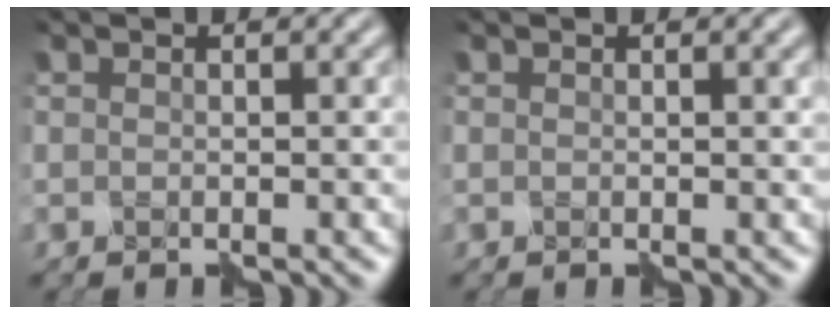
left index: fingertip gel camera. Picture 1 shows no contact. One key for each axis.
{"total": 0.6, "fx": 0.3, "fy": 0.0, "fz": 0.6, "tx": -0.011, "ty": 0.001, "tz": 0.001}